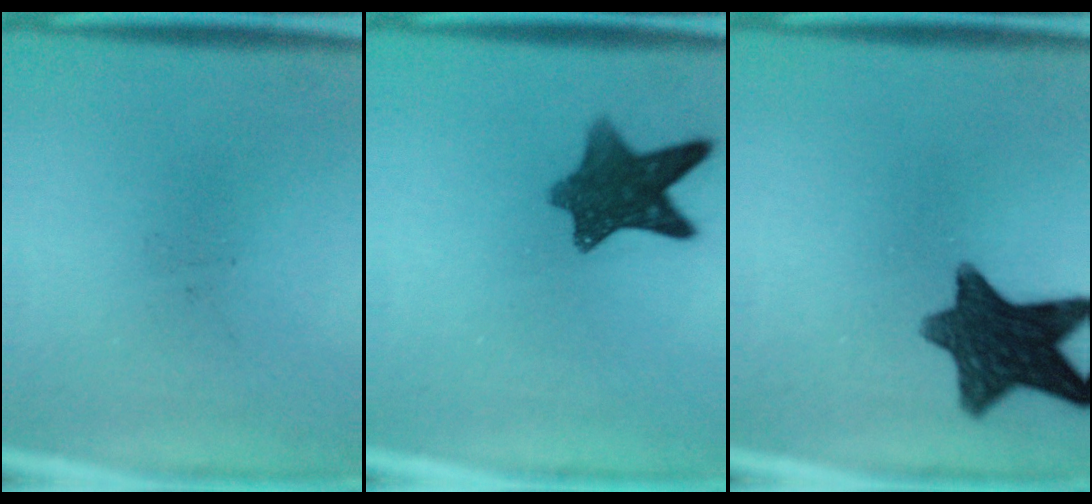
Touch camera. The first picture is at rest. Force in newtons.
{"total": 9.3}
{"total": 12.2}